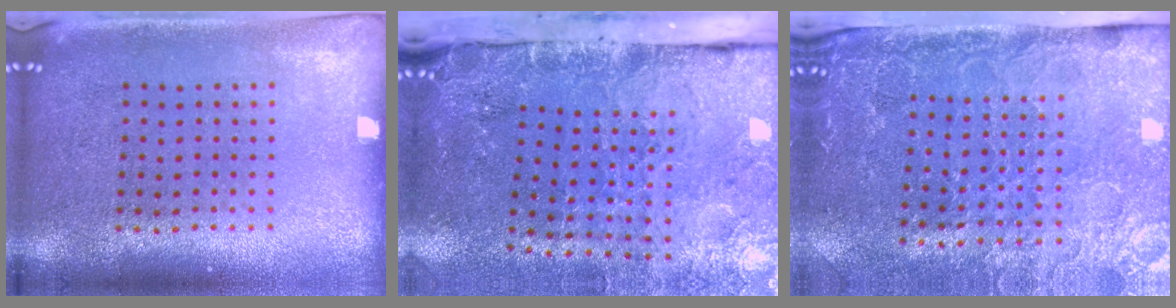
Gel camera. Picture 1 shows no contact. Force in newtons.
{"total": 4.8, "press": 3.7, "slide": 3.0}
{"total": 4.3, "press": 3.6, "slide": 2.4}